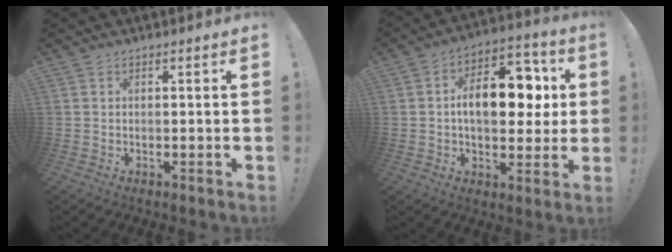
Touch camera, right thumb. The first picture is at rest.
{"total": 16.2, "force": [1.6, 9.6, 13.0], "torque": [-0.186, 0.013, 0.030]}